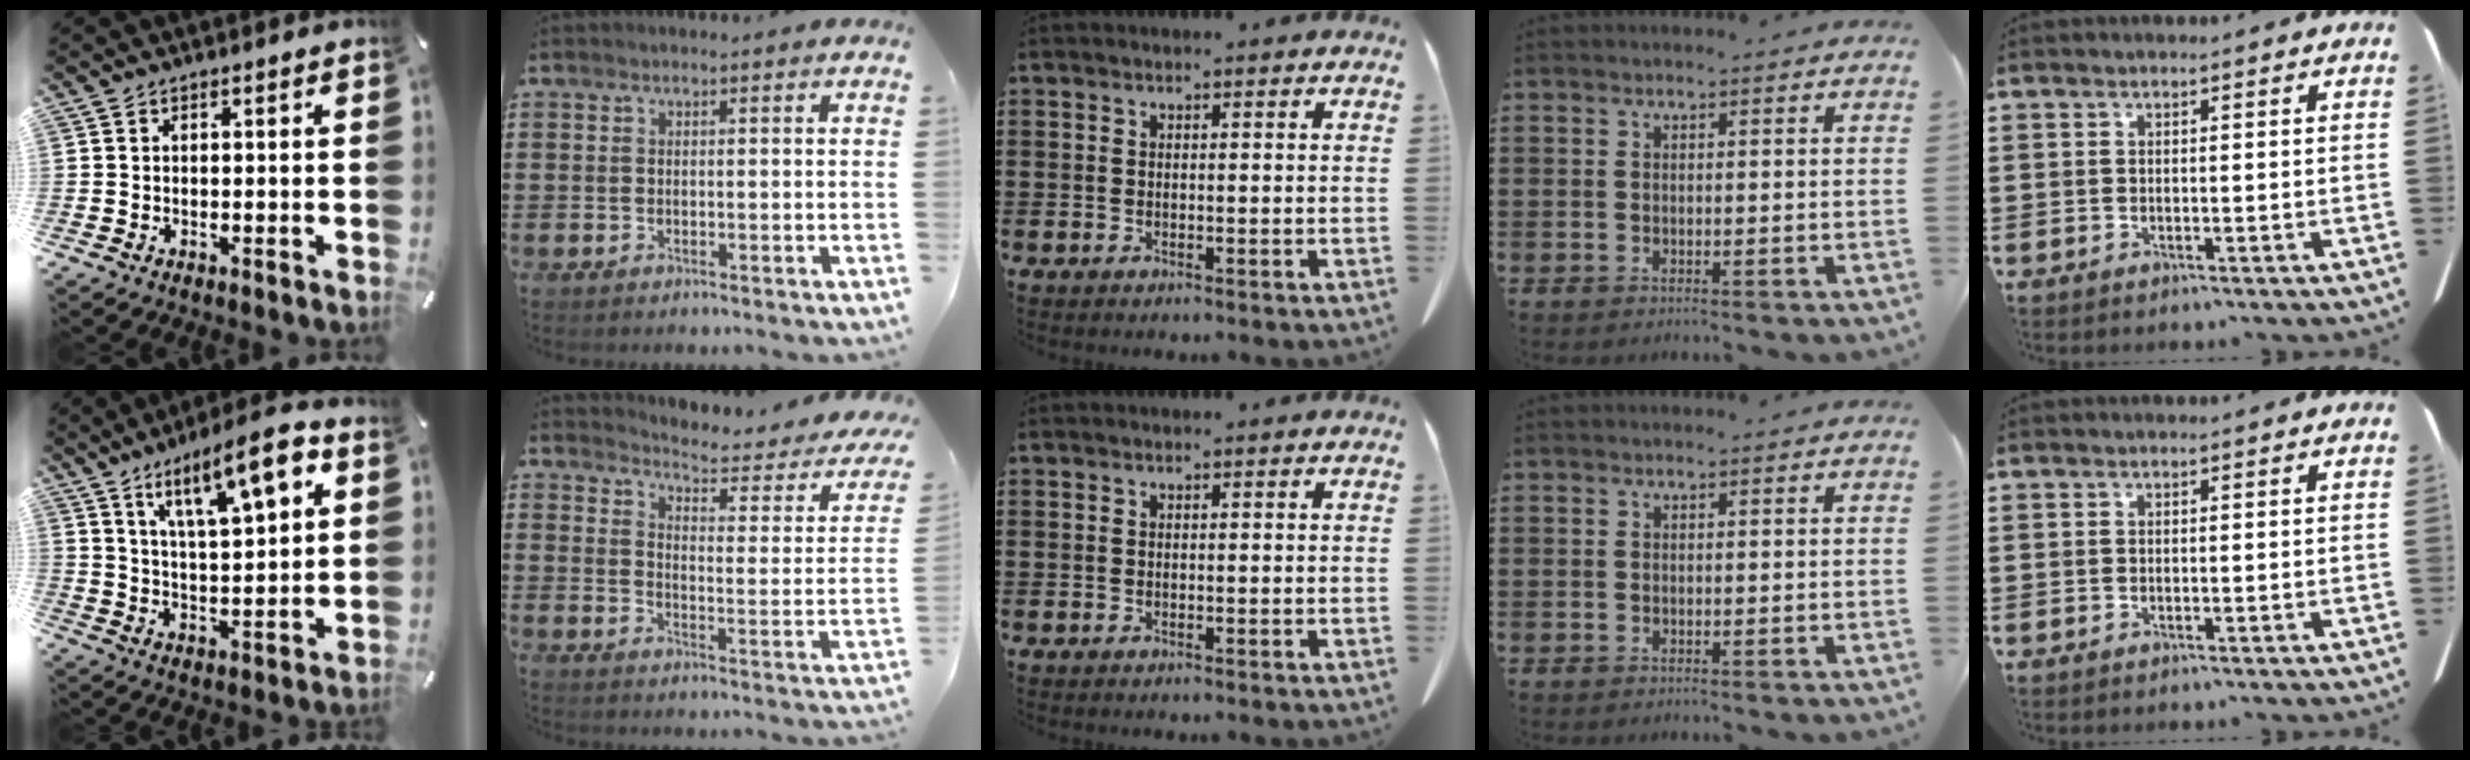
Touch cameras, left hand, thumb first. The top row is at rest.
{"thumb": {"total": 14.6, "force": [8.7, 4.4, 10.9], "torque": [-0.171, -0.036, 0.140]}, "index": {"total": 3.5, "force": [3.2, 0.1, 1.4], "torque": [-0.041, -0.031, 0.042]}}